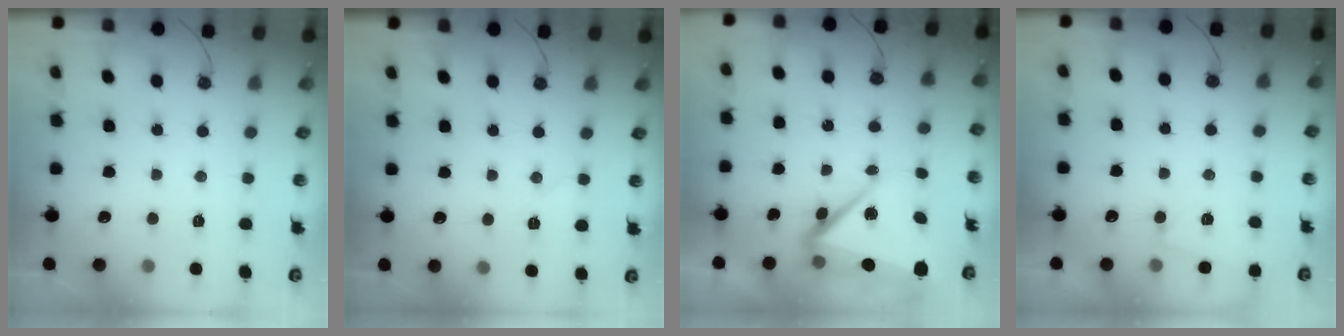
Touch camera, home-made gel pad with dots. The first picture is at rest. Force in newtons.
{"total": 4.8, "press": 4.3, "slide": 2.1}
{"total": 12.3, "press": 6.8, "slide": 10.2}
{"total": 2.6, "press": 2.6, "slide": 0.7}